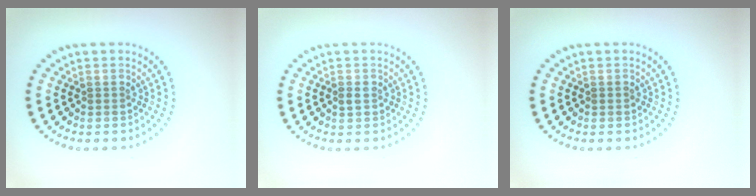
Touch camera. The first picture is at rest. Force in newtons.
{"total": 1.2, "press": 1.2, "slide": 0.2}
{"total": 0.5, "press": 0.5, "slide": 0.2}